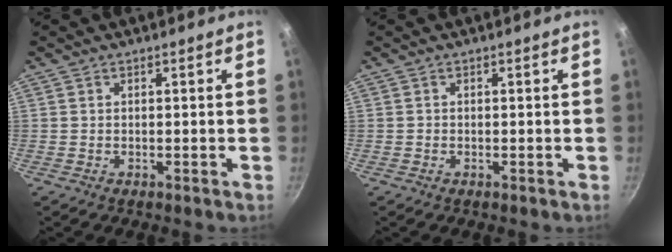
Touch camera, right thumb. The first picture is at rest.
{"total": 0.0}